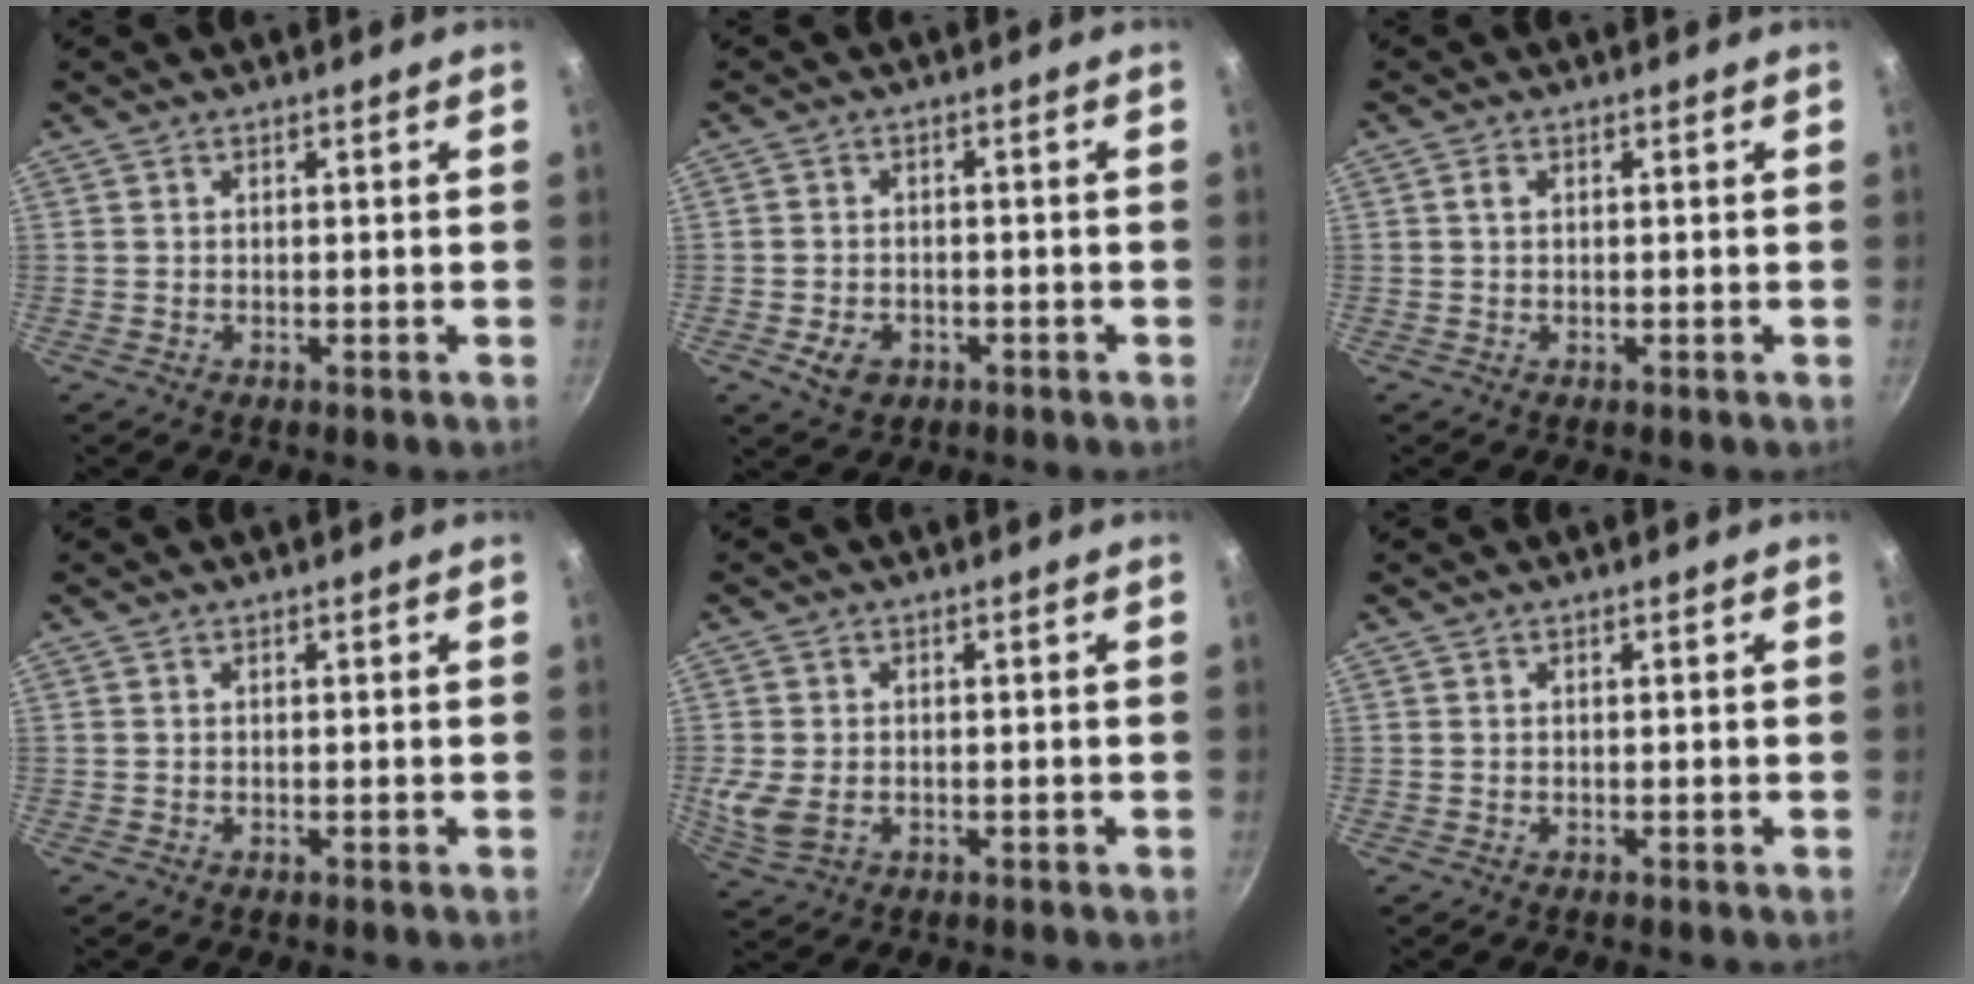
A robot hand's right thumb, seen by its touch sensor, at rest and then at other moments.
{"total": 4.7, "force": [-1.9, 3.4, 2.5], "torque": [-0.040, 0.011, -0.024]}
{"total": 1.2, "force": [0.3, 0.8, 0.8], "torque": [-0.015, 0.004, 0.004]}
{"total": 0.0}
{"total": 5.6, "force": [-0.8, 3.9, 3.8], "torque": [-0.082, -0.008, -0.009]}
{"total": 0.0}